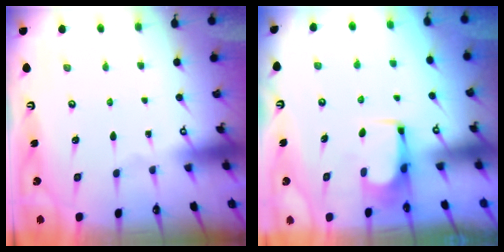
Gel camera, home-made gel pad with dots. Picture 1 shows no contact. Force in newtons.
{"total": 3.5, "press": 3.5, "slide": 0.2}